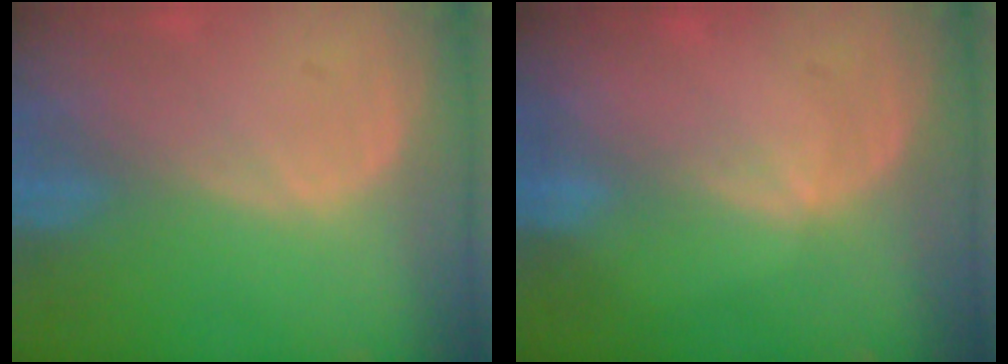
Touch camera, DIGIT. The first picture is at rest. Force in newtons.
{"total": 1.2, "press": 0.7, "slide": 0.9}